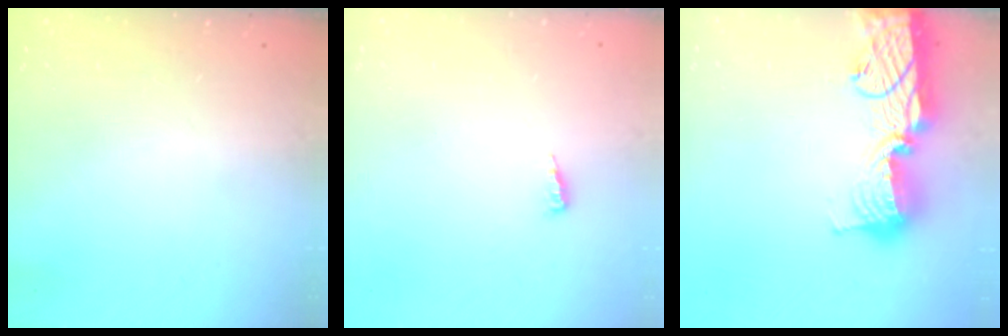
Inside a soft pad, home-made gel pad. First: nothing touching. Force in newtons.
{"total": 4.2, "press": 4.2, "slide": 0.6}
{"total": 17.5, "press": 17.4, "slide": 1.3}